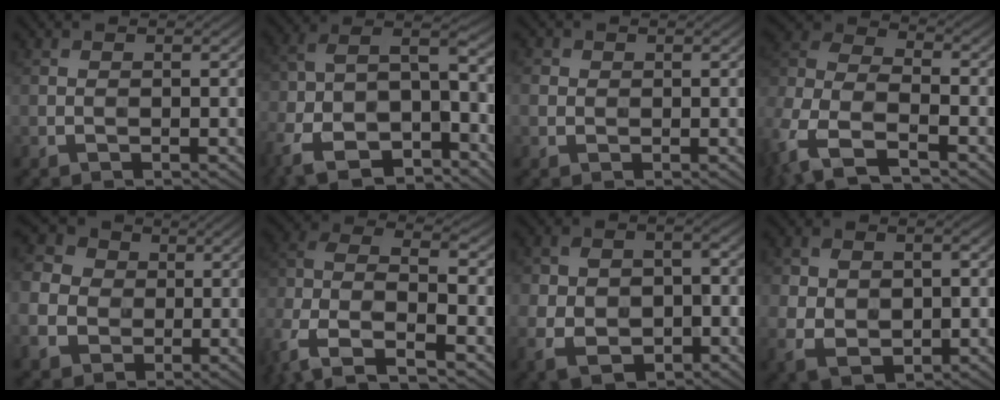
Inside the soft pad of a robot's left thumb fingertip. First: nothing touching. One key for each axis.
{"total": 14.0, "fx": -8.5, "fy": 6.9, "fz": 8.7, "tx": -0.217, "ty": -0.042, "tz": -0.138}
{"total": 1.6, "fx": 0.1, "fy": 1.6, "fz": 0.3, "tx": -0.004, "ty": -0.004, "tz": 0.000}
{"total": 12.0, "fx": -6.2, "fy": 6.7, "fz": 7.8, "tx": -0.202, "ty": -0.011, "tz": -0.136}
{"total": 8.5, "fx": -0.6, "fy": 7.5, "fz": 3.8, "tx": -0.131, "ty": -0.013, "tz": -0.017}
{"total": 10.2, "fx": -4.8, "fy": 5.3, "fz": 7.3, "tx": -0.176, "ty": -0.011, "tz": -0.107}
{"total": 9.4, "fx": -3.0, "fy": 6.8, "fz": 5.7, "tx": -0.106, "ty": -0.032, "tz": -0.048}
{"total": 6.8, "fx": -0.2, "fy": 5.1, "fz": 4.6, "tx": -0.091, "ty": -0.010, "tz": 0.003}